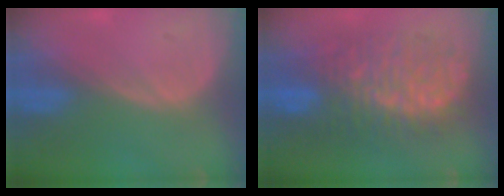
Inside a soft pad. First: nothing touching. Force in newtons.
{"total": 11.6, "press": 11.5, "slide": 1.3}